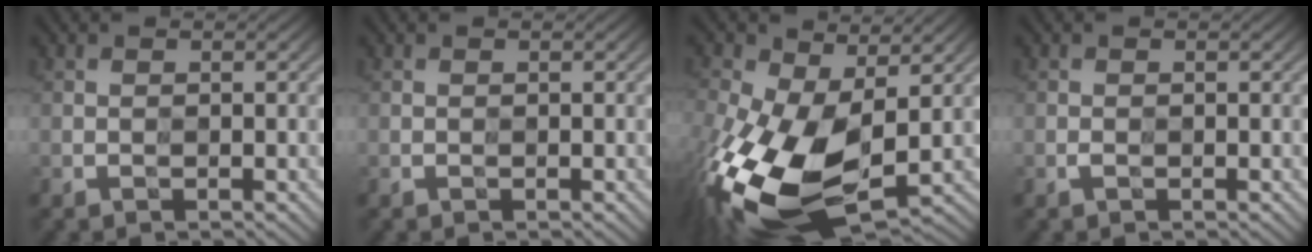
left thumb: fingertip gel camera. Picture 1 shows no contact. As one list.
[{"total": 0.0}, {"total": 15.9, "force": [-2.9, 8.8, 12.9], "torque": [-0.304, -0.037, -0.041]}, {"total": 0.0}]